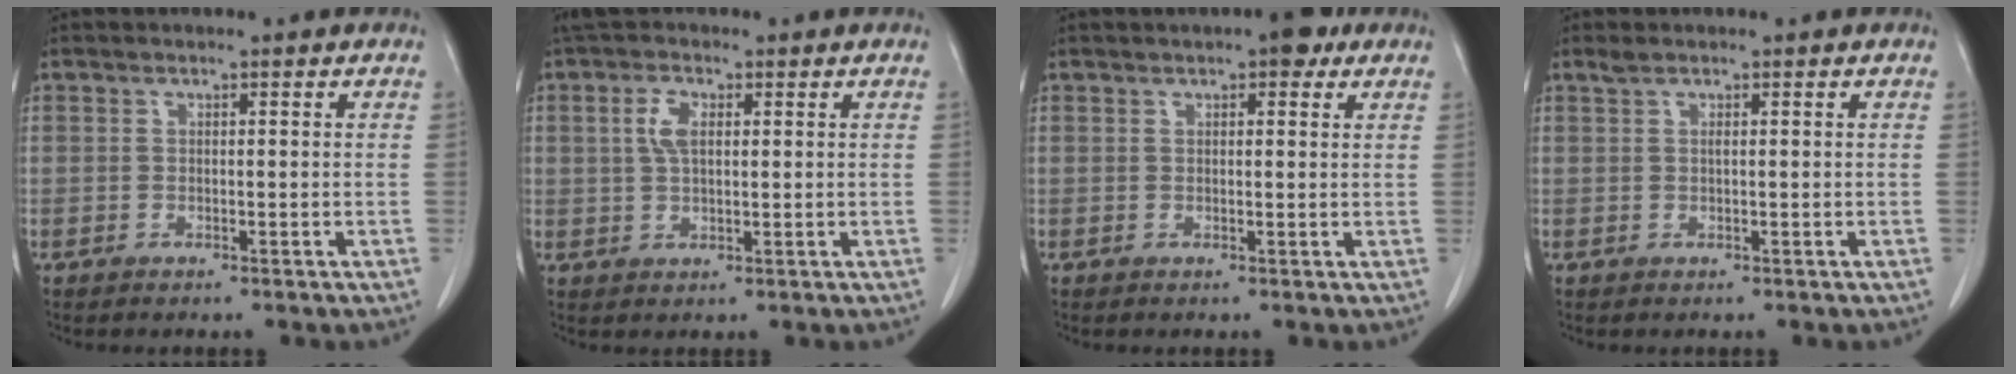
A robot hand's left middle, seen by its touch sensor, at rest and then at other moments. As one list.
[{"total": 3.9, "force": [1.3, 1.9, 3.2], "torque": [-0.069, 0.007, 0.027]}, {"total": 3.9, "force": [2.5, 1.1, 2.8], "torque": [-0.043, 0.010, 0.030]}, {"total": 1.0, "force": [0.7, 0.1, 0.7], "torque": [-0.023, 0.011, 0.017]}]